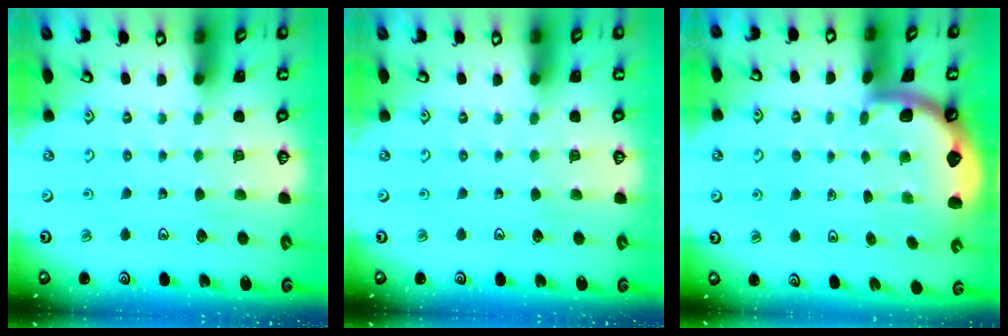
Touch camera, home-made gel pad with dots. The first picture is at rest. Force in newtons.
{"total": 0.0}
{"total": 1.4, "press": 1.4, "slide": 0.1}